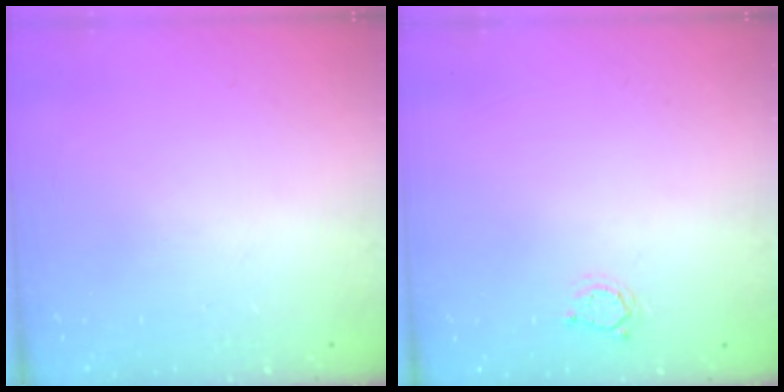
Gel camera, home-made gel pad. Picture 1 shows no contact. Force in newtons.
{"total": 2.6, "press": 2.6, "slide": 0.3}